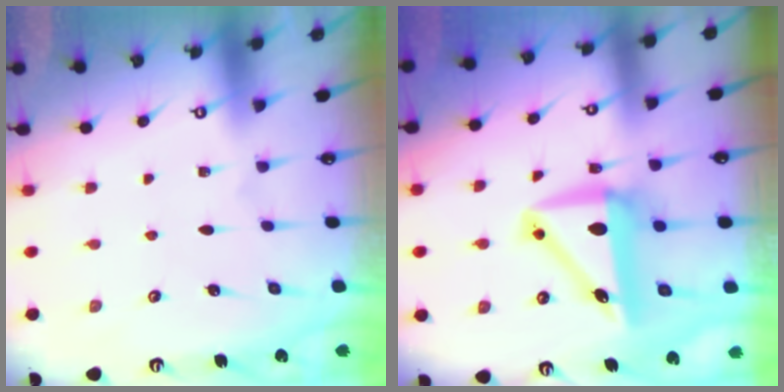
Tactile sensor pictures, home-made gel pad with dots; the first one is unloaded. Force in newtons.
{"total": 9.2, "press": 8.9, "slide": 2.3}